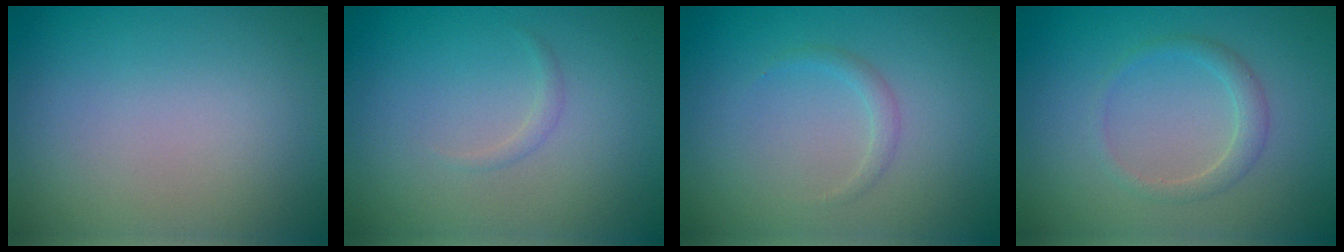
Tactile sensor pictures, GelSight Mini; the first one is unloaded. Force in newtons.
{"total": 0.6, "press": 0.6, "slide": 0.0}
{"total": 0.9, "press": 0.9, "slide": 0.0}
{"total": 1.7, "press": 1.7, "slide": 0.2}